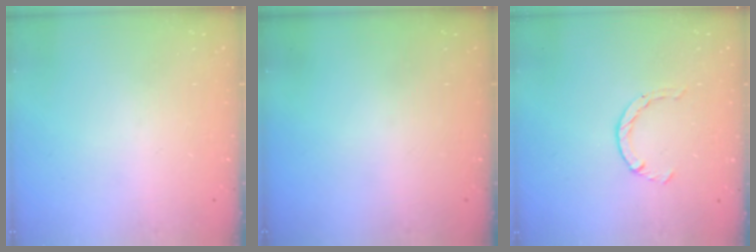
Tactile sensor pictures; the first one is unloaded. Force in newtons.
{"total": 0.0}
{"total": 2.1, "press": 2.1, "slide": 0.3}